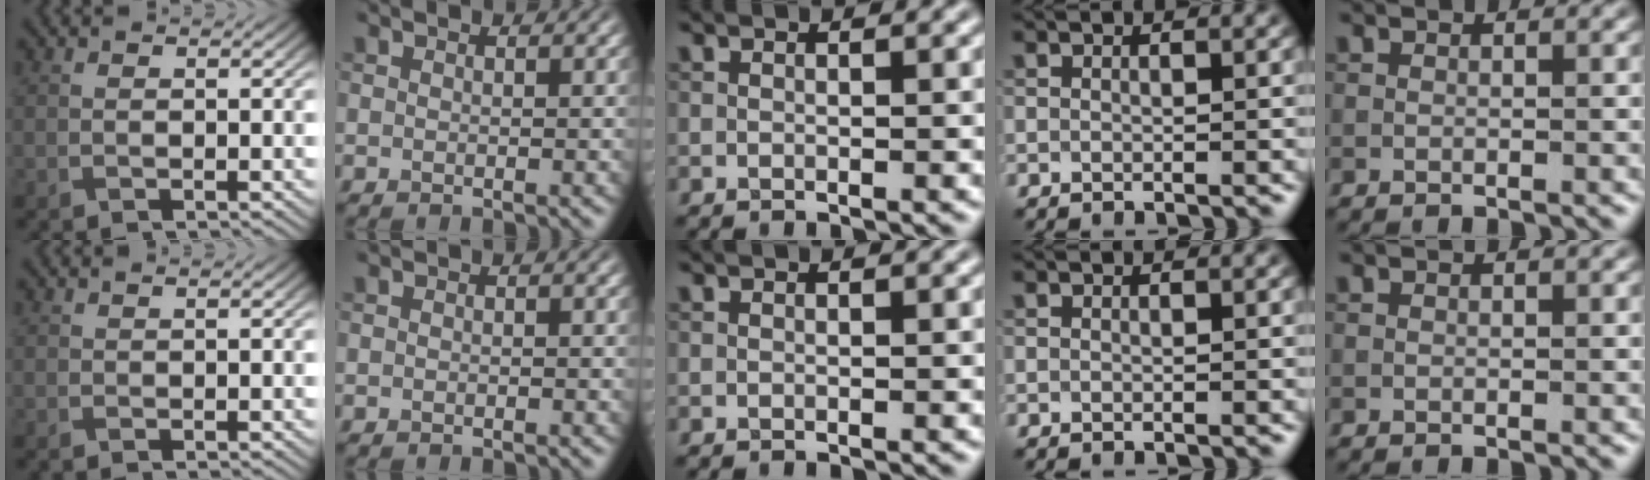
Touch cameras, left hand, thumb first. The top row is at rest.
{"thumb": {"total": 0.6, "force": [0.2, -0.3, -0.6], "torque": [0.015, -0.001, 0.001]}, "index": {"total": 0.8, "force": [-0.6, -0.3, -0.4], "torque": [0.002, -0.002, -0.003]}}